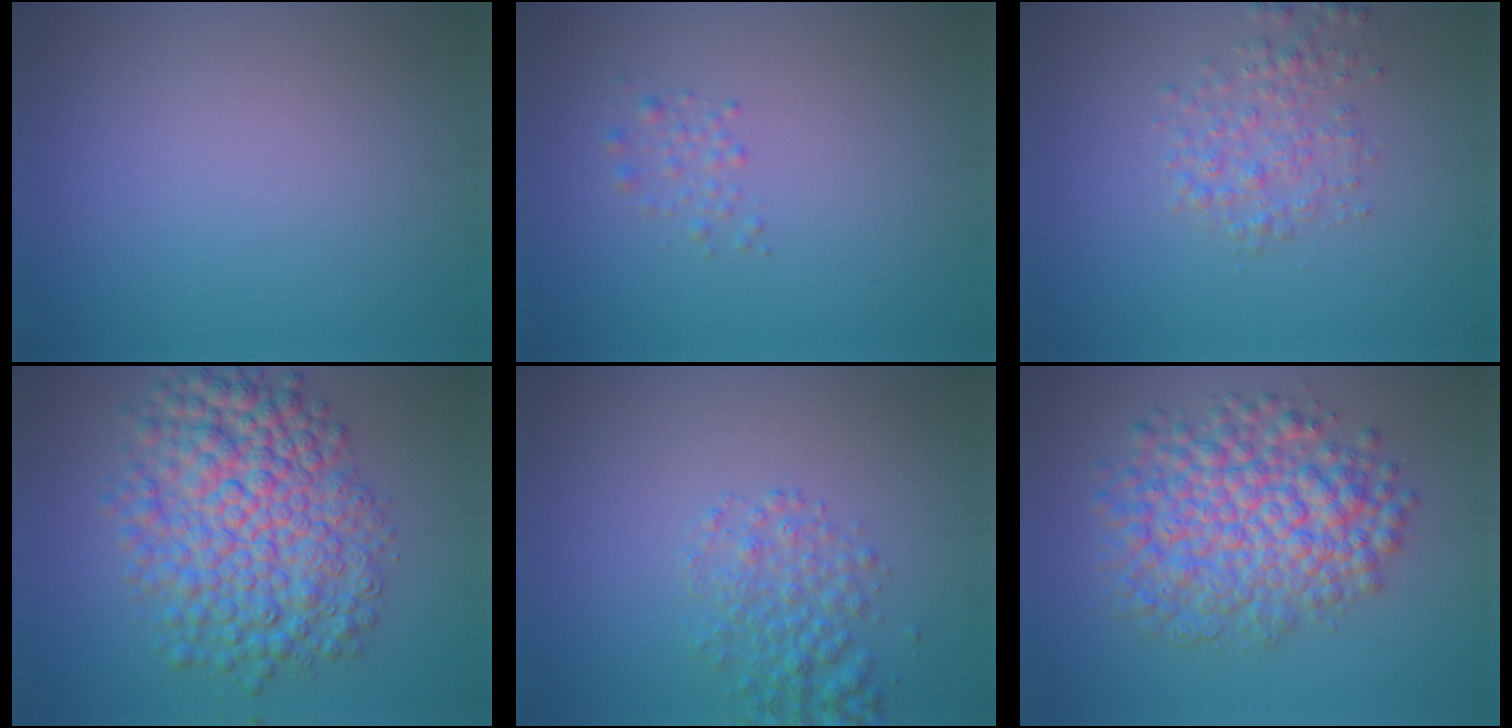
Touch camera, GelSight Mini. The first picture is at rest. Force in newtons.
{"total": 1.5, "press": 1.5, "slide": 0.0}
{"total": 2.5, "press": 2.5, "slide": 0.1}
{"total": 9.3, "press": 9.3, "slide": 0.1}
{"total": 2.9, "press": 2.9, "slide": 0.2}
{"total": 7.9, "press": 7.9, "slide": 0.2}